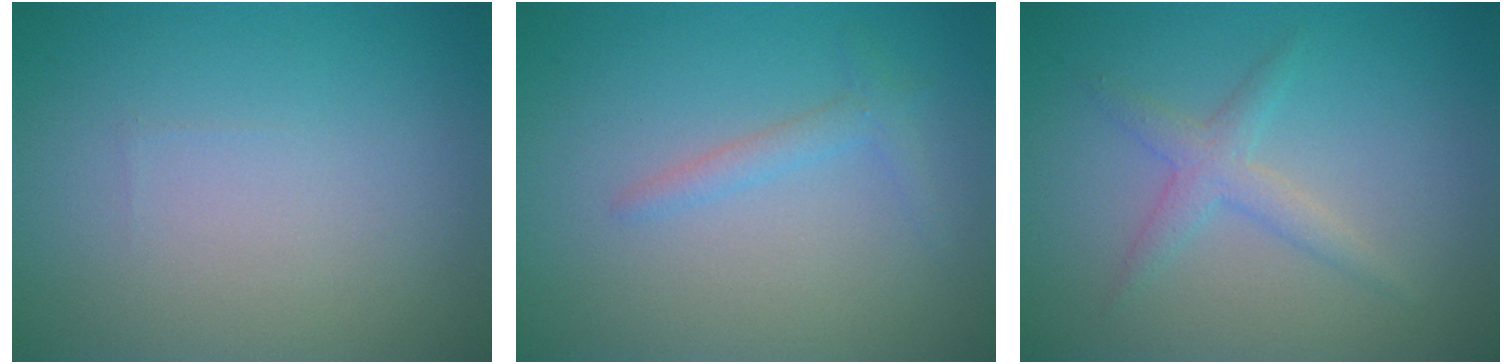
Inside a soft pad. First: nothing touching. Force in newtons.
{"total": 1.4, "press": 1.4, "slide": 0.1}
{"total": 2.1, "press": 2.1, "slide": 0.1}